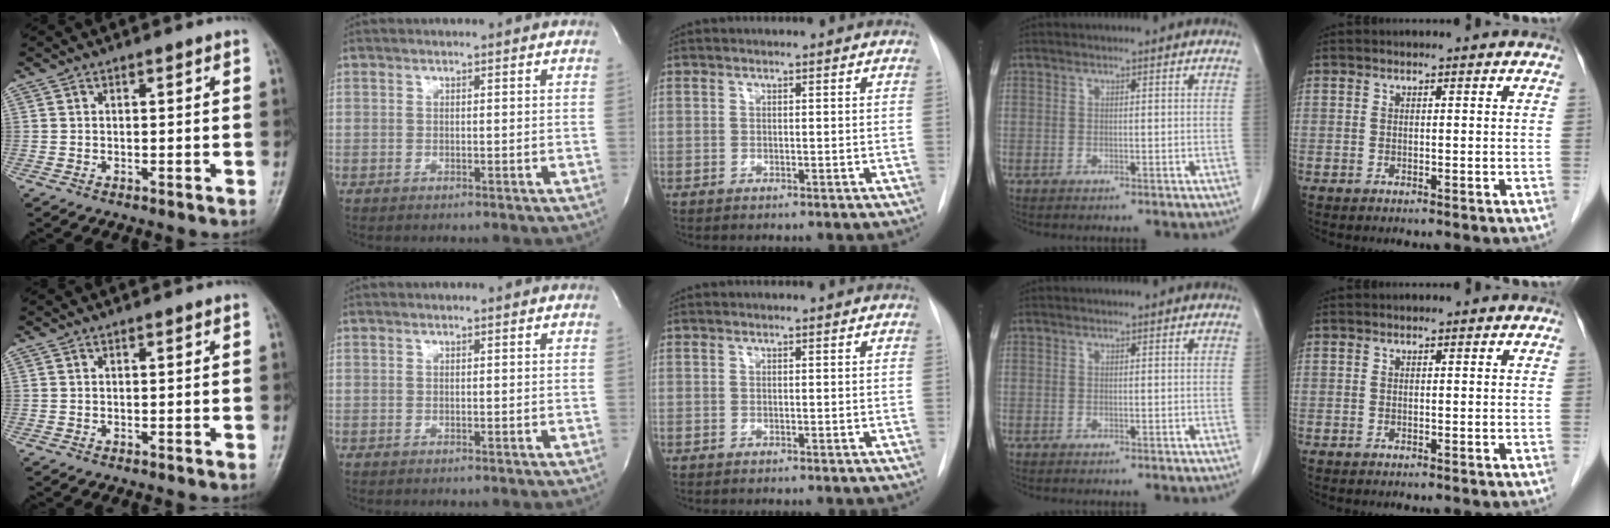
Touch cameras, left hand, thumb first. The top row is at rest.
{}